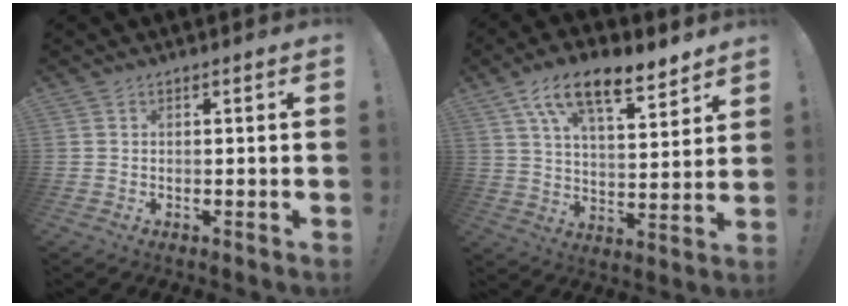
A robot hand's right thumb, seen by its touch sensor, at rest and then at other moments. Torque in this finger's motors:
{"motor_torque": [0.62, 2.21, 0.41, 0.08, 0.07]}